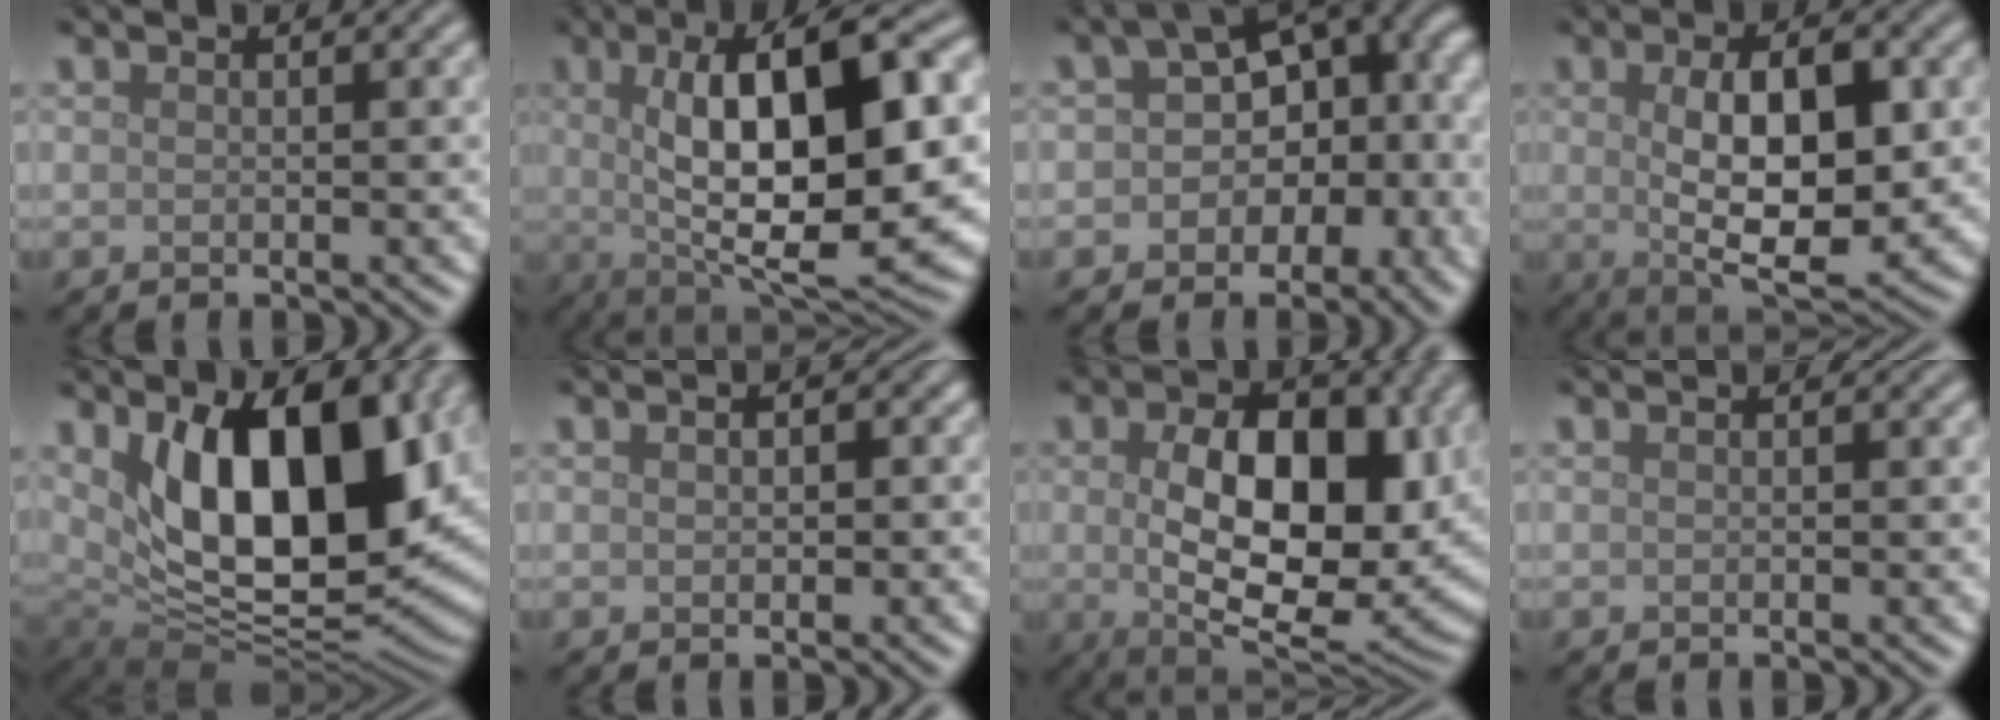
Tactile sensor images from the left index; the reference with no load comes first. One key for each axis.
{"total": 14.3, "fx": 1.6, "fy": 4.8, "fz": 13.4, "tx": -0.184, "ty": 0.008, "tz": 0.018}
{"total": 16.1, "fx": -0.5, "fy": 11.4, "fz": 11.4, "tx": -0.123, "ty": -0.011, "tz": 0.004}
{"total": 9.5, "fx": 0.2, "fy": 4.1, "fz": 8.5, "tx": -0.128, "ty": -0.004, "tz": 0.008}
{"total": 14.6, "fx": 3.8, "fy": 6.9, "fz": 12.3, "tx": -0.160, "ty": -0.015, "tz": 0.065}
{"total": 1.0, "fx": 0.0, "fy": 0.7, "fz": 0.6, "tx": -0.007, "ty": -0.001, "tz": 0.000}
{"total": 11.9, "fx": 0.6, "fy": 6.7, "fz": 9.8, "tx": -0.137, "ty": -0.012, "tz": 0.017}
{"total": 0.0}